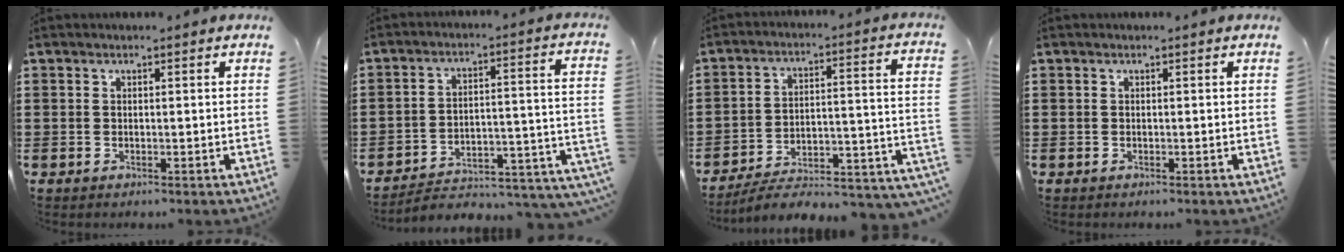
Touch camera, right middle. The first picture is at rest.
{"total": 2.7, "force": [-2.4, 0.8, 1.0], "torque": [-0.026, -0.019, -0.057]}
{"total": 4.2, "force": [-3.8, 0.7, 1.8], "torque": [-0.031, -0.020, -0.077]}
{"total": 0.0}